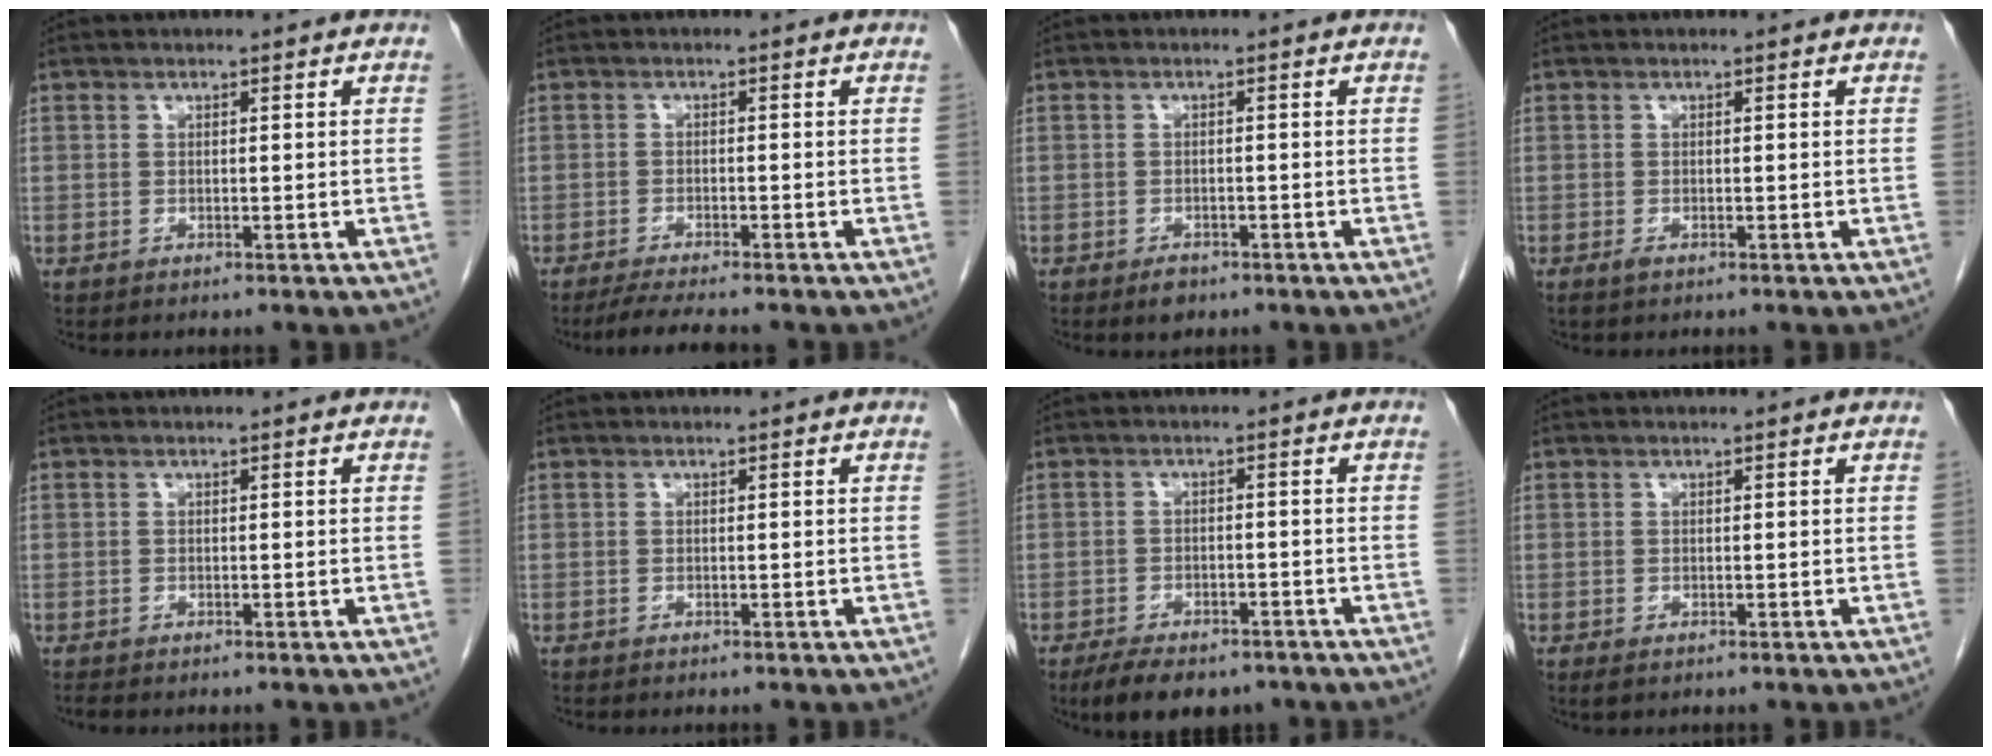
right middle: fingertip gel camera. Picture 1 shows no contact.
{"total": 5.2, "force": [-4.4, 0.3, 2.8], "torque": [-0.044, -0.014, -0.072]}
{"total": 1.9, "force": [-1.3, 1.0, 0.9], "torque": [-0.016, 0.000, -0.012]}
{"total": 0.6, "force": [-0.4, 0.2, 0.4], "torque": [-0.009, -0.001, -0.005]}
{"total": 0.6, "force": [-0.6, 0.0, 0.2], "torque": [-0.009, -0.003, -0.014]}
{"total": 0.0}
{"total": 9.3, "force": [-7.2, 3.5, 4.7], "torque": [-0.065, -0.004, -0.105]}
{"total": 0.6, "force": [-0.3, 0.3, 0.4], "torque": [-0.007, -0.001, 0.000]}